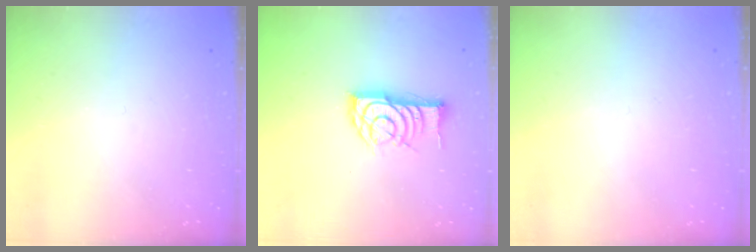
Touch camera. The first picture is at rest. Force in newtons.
{"total": 13.1, "press": 13.1, "slide": 0.5}
{"total": 1.9, "press": 1.9, "slide": 0.1}